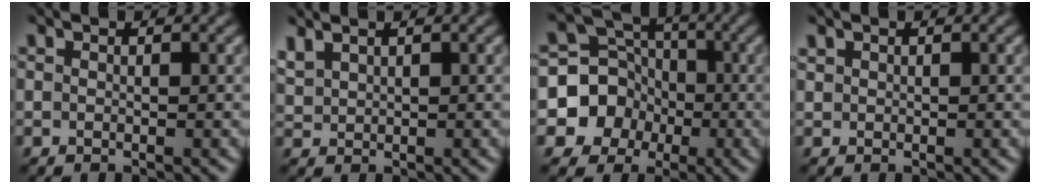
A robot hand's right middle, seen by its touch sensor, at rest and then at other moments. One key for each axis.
{"total": 1.7, "fx": 1.4, "fy": 0.7, "fz": 0.7, "tx": -0.023, "ty": 0.007, "tz": 0.036}
{"total": 5.8, "fx": -1.9, "fy": 5.3, "fz": 1.2, "tx": 0.003, "ty": 0.002, "tz": -0.059}
{"total": 0.6, "fx": 0.5, "fy": 0.3, "fz": 0.0, "tx": -0.006, "ty": -0.002, "tz": 0.012}